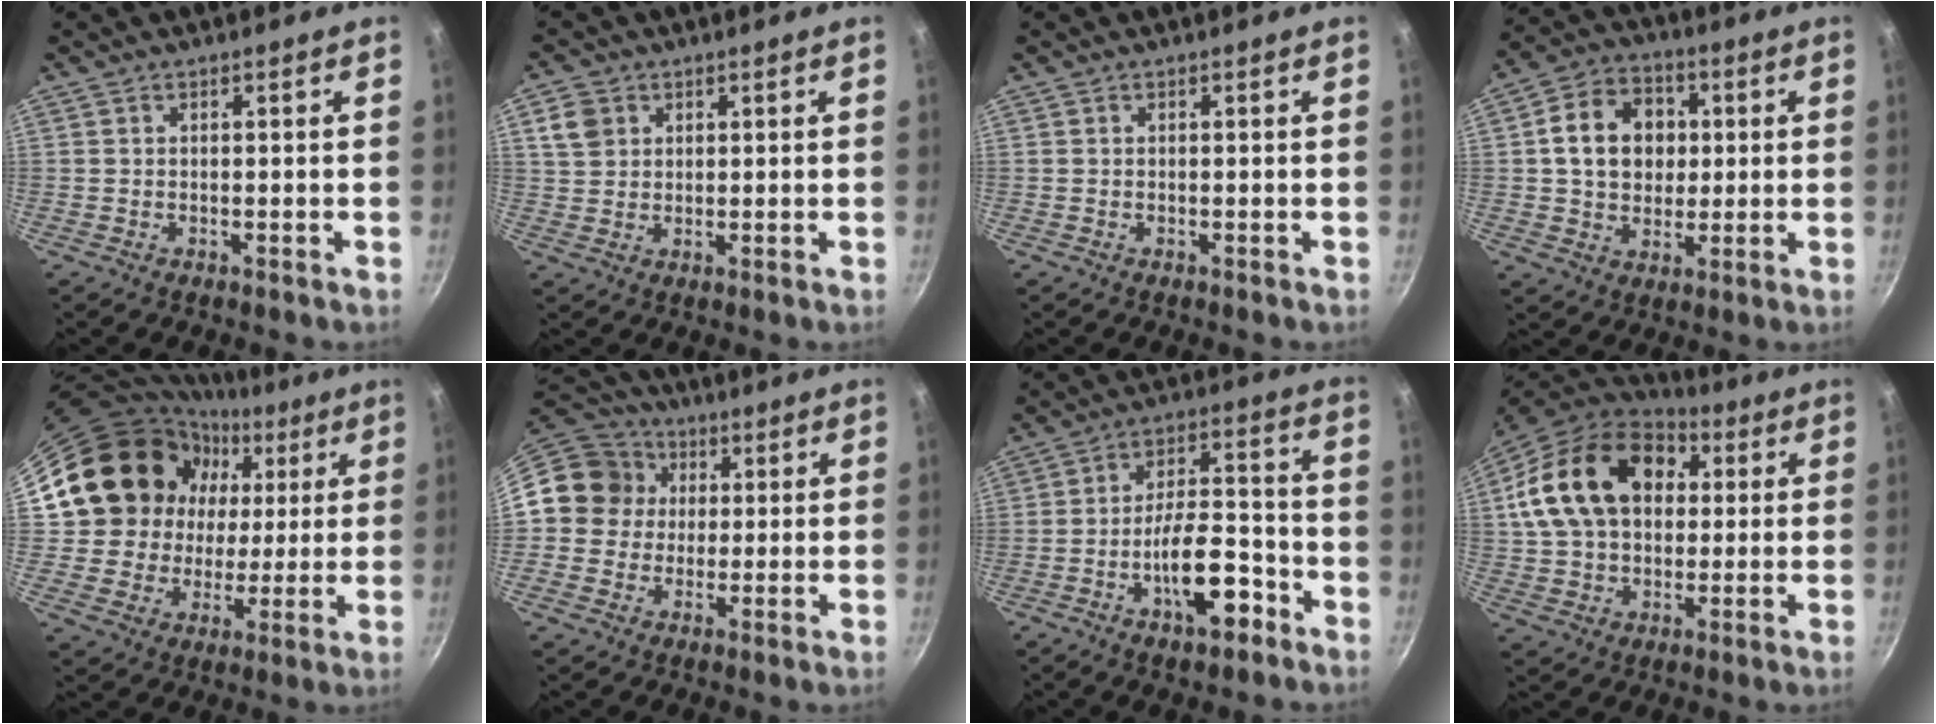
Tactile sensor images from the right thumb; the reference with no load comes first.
{"total": 5.3, "force": [2.1, 4.3, 2.3], "torque": [-0.023, 0.004, 0.042]}
{"total": 0.0}
{"total": 13.2, "force": [2.0, 10.7, 7.6], "torque": [-0.103, 0.015, 0.026]}
{"total": 18.5, "force": [5.6, 16.3, 6.8], "torque": [-0.090, 0.003, 0.102]}
{"total": 12.2, "force": [1.7, 11.3, 4.3], "torque": [-0.046, 0.022, 0.009]}
{"total": 12.5, "force": [-6.0, 5.2, 9.6], "torque": [-0.132, 0.052, -0.094]}
{"total": 21.9, "force": [5.1, 15.6, 14.5], "torque": [-0.234, 0.021, 0.081]}